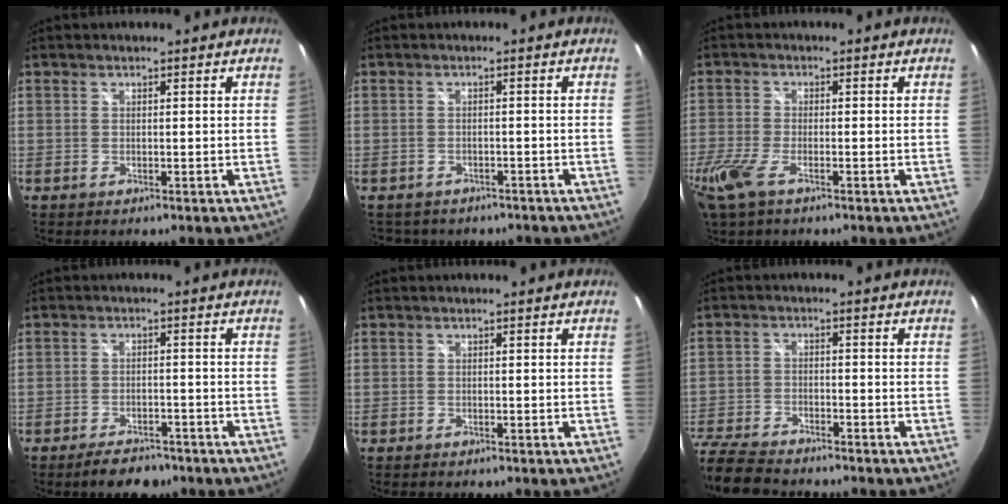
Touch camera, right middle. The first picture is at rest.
{"total": 4.6, "force": [-3.6, 2.5, 1.4], "torque": [-0.026, -0.009, -0.044]}
{"total": 9.7, "force": [-5.5, 4.0, 7.0], "torque": [-0.174, -0.031, -0.110]}
{"total": 5.8, "force": [-4.6, 2.3, 2.7], "torque": [-0.059, 0.003, -0.069]}
{"total": 0.0}
{"total": 12.3, "force": [-10.5, 3.5, 5.2], "torque": [-0.145, -0.029, -0.198]}